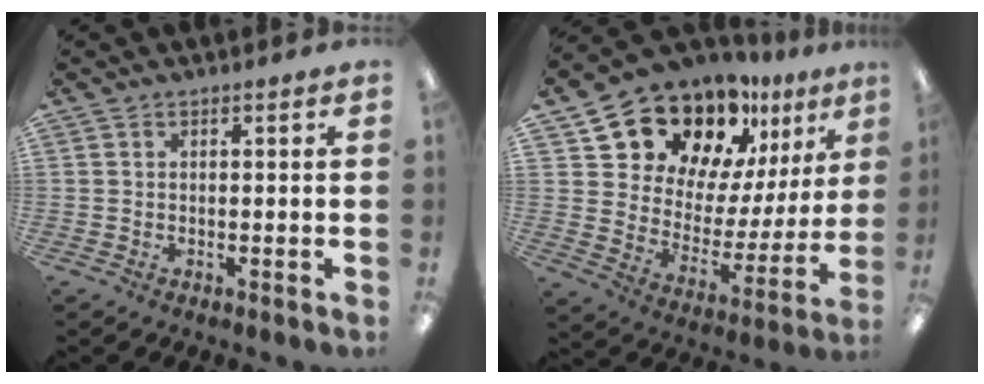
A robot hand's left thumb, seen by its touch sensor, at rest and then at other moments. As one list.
[{"total": 17.0, "force": [14.7, 7.5, 3.8], "torque": [-0.091, -0.128, 0.268]}]